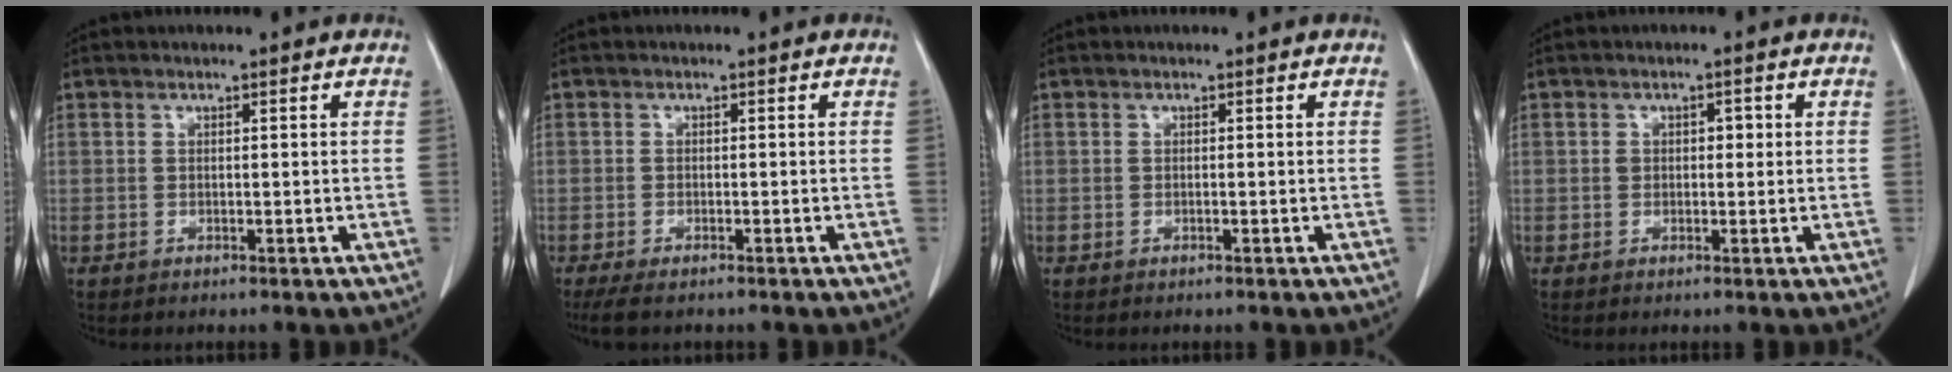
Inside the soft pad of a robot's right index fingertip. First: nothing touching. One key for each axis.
{"total": 4.1, "fx": -3.2, "fy": 1.2, "fz": 2.3, "tx": -0.040, "ty": -0.011, "tz": -0.049}
{"total": 0.0}
{"total": 2.1, "fx": 0.3, "fy": 1.4, "fz": 1.5, "tx": -0.025, "ty": 0.013, "tz": 0.004}